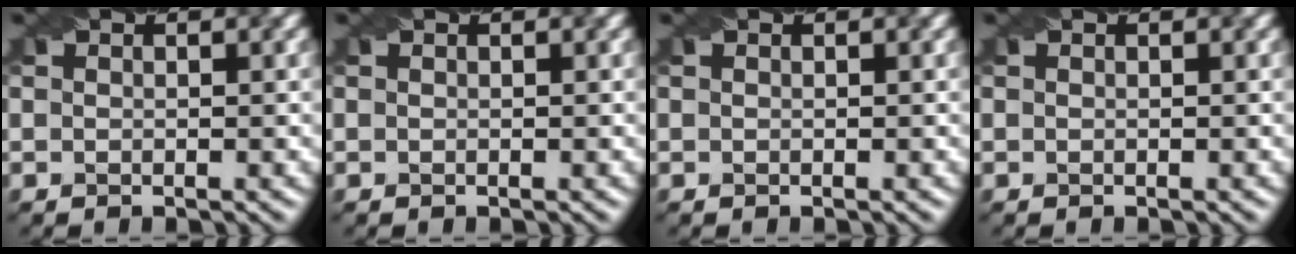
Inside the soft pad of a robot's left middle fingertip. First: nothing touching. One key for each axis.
{"total": 0.0}
{"total": 0.0}
{"total": 0.0}